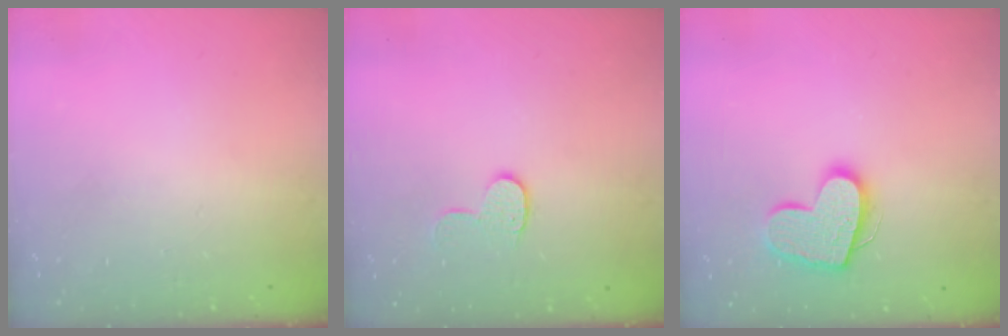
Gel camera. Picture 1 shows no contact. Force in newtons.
{"total": 6.9, "press": 6.9, "slide": 0.1}
{"total": 14.6, "press": 14.6, "slide": 1.1}